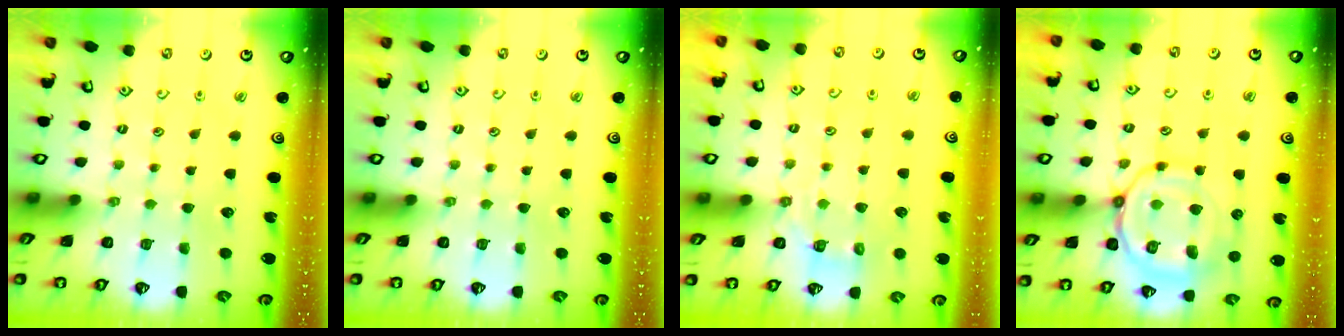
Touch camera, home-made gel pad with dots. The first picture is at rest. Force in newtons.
{"total": 0.0}
{"total": 4.6, "press": 4.3, "slide": 1.6}
{"total": 16.1, "press": 16.1, "slide": 1.5}